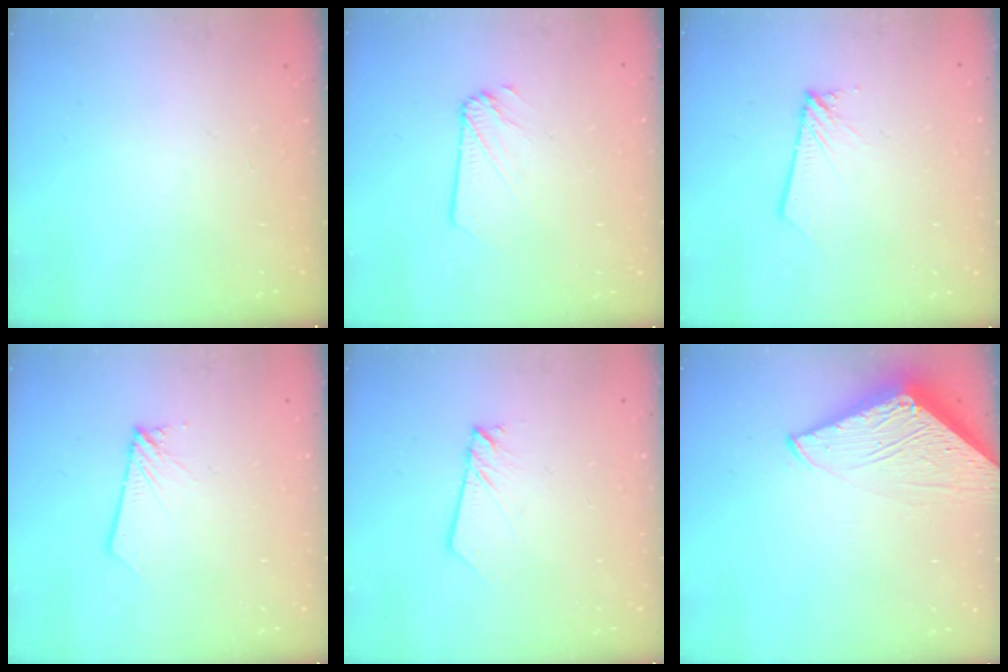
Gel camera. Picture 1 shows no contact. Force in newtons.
{"total": 2.3, "press": 2.3, "slide": 0.2}
{"total": 2.0, "press": 2.0, "slide": 0.1}
{"total": 2.0, "press": 2.0, "slide": 0.1}
{"total": 2.2, "press": 2.2, "slide": 0.1}
{"total": 5.6, "press": 5.6, "slide": 0.5}